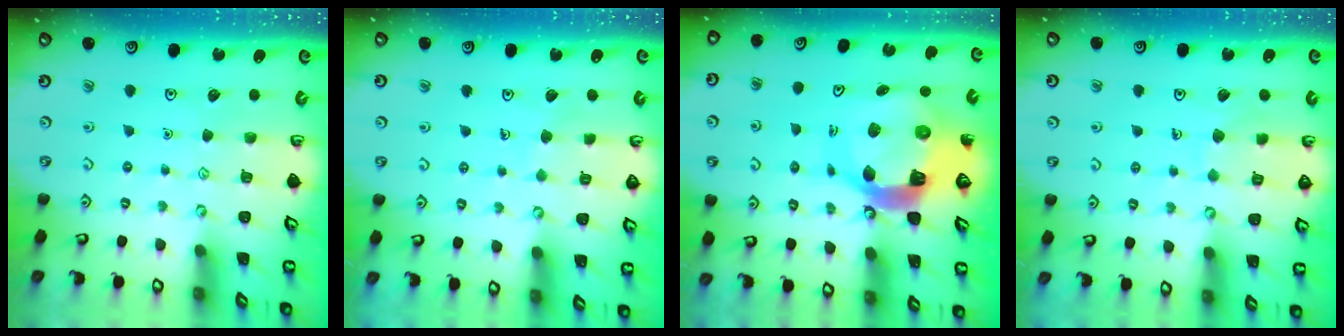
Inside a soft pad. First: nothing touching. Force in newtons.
{"total": 3.2, "press": 3.2, "slide": 0.2}
{"total": 14.2, "press": 14.1, "slide": 1.9}
{"total": 4.8, "press": 4.8, "slide": 0.1}